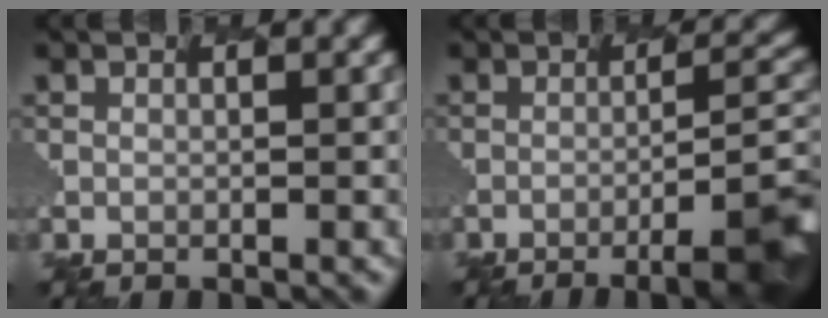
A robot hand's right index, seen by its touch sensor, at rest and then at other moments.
{"total": 8.3, "force": [-4.1, 2.0, 6.9], "torque": [-0.096, -0.006, -0.049]}